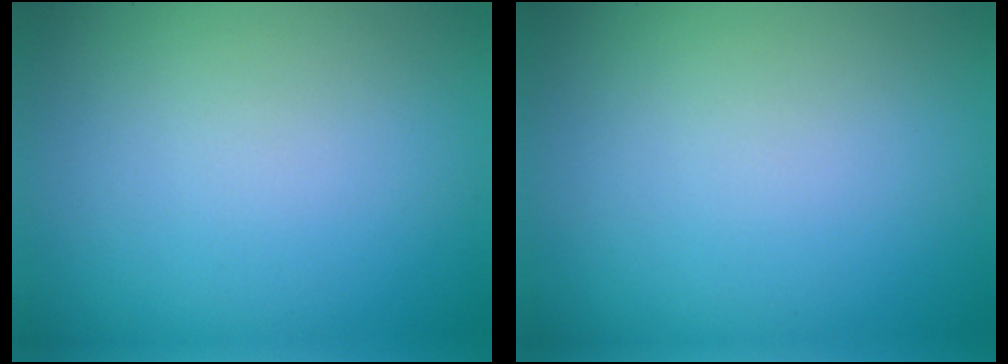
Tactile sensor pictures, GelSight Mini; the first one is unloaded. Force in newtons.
{"total": 0.0}